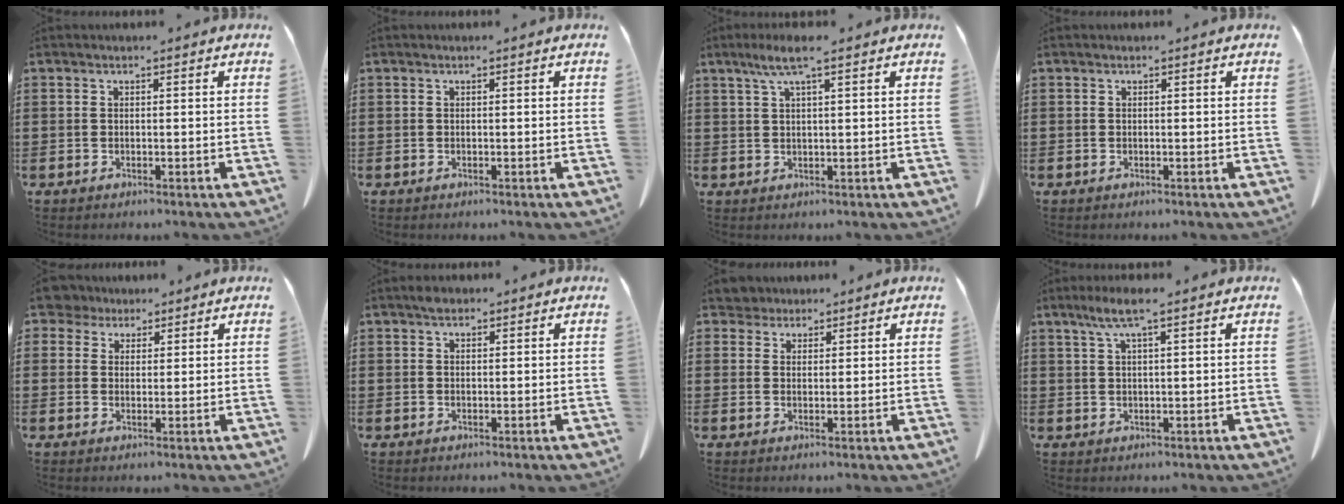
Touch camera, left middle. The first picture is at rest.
{"total": 0.0}
{"total": 4.4, "force": [2.4, 0.3, 3.7], "torque": [-0.077, 0.000, 0.042]}
{"total": 0.0}
{"total": 4.0, "force": [3.1, 2.3, 1.1], "torque": [-0.039, 0.006, 0.060]}
{"total": 1.3, "force": [1.0, 0.6, 0.6], "torque": [-0.014, 0.001, 0.020]}
{"total": 3.0, "force": [2.8, 1.1, 0.2], "torque": [-0.016, 0.001, 0.055]}
{"total": 4.3, "force": [2.4, 0.3, 3.5], "torque": [-0.075, 0.002, 0.043]}